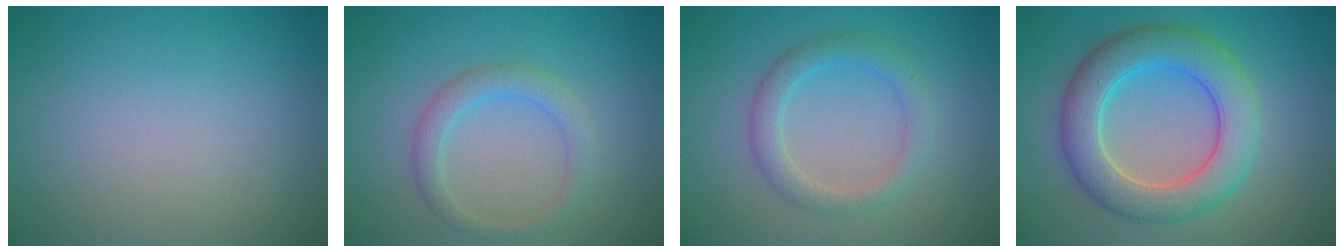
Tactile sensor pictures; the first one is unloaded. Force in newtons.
{"total": 2.5, "press": 2.5, "slide": 0.1}
{"total": 2.9, "press": 2.9, "slide": 0.3}
{"total": 7.0, "press": 7.0, "slide": 0.4}